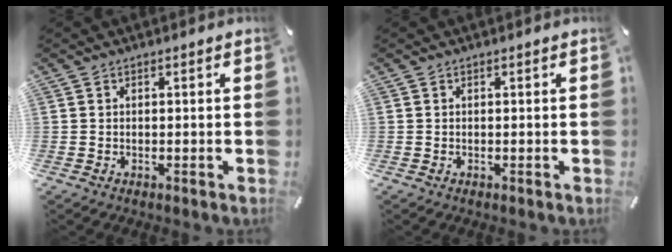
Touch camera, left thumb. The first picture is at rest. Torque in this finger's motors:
{"motor_torque": [0.00, 0.00, 0.01, -0.01, 0.00]}